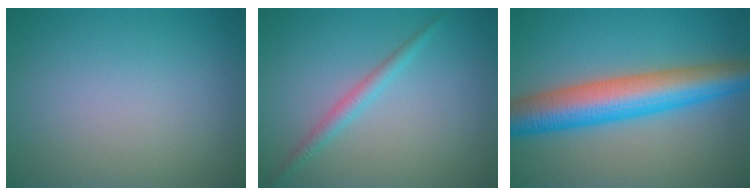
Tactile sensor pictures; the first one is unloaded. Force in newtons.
{"total": 1.8, "press": 1.8, "slide": 0.0}
{"total": 8.9, "press": 8.9, "slide": 0.2}